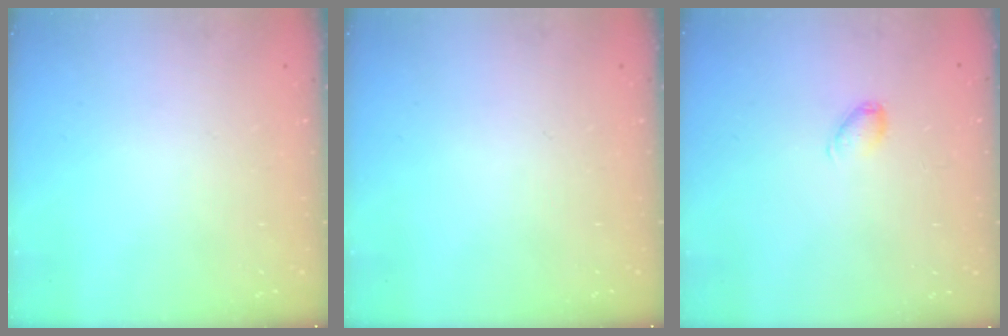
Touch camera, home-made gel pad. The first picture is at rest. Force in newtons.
{"total": 0.0}
{"total": 5.7, "press": 5.7, "slide": 0.6}